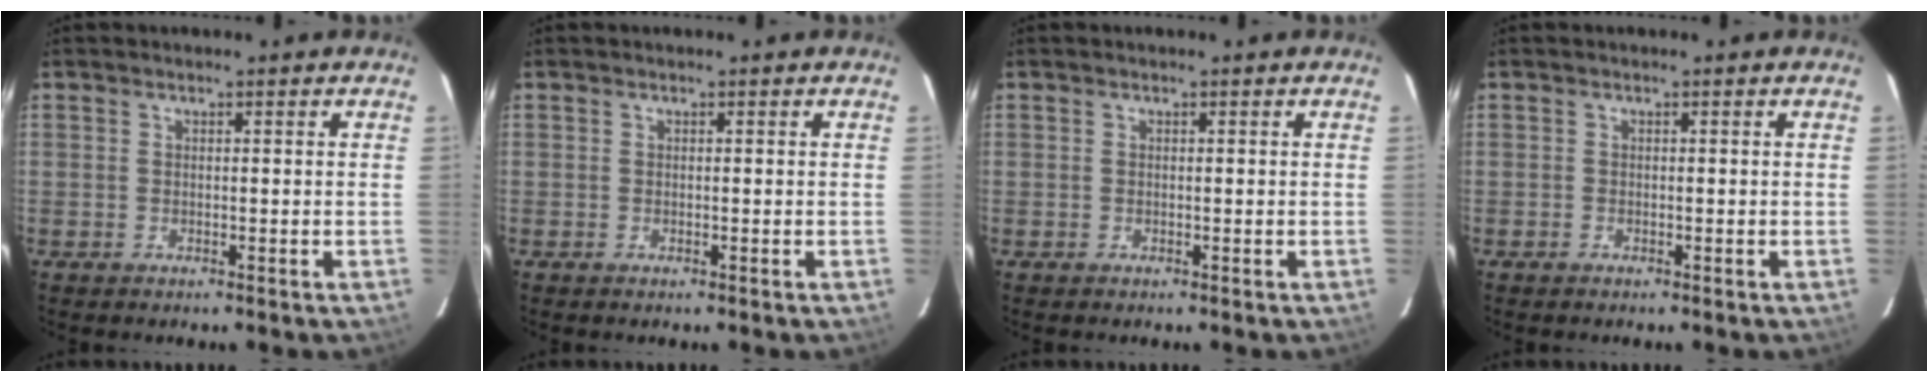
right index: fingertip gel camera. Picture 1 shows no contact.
{"total": 0.0}
{"total": 0.0}
{"total": 0.0}